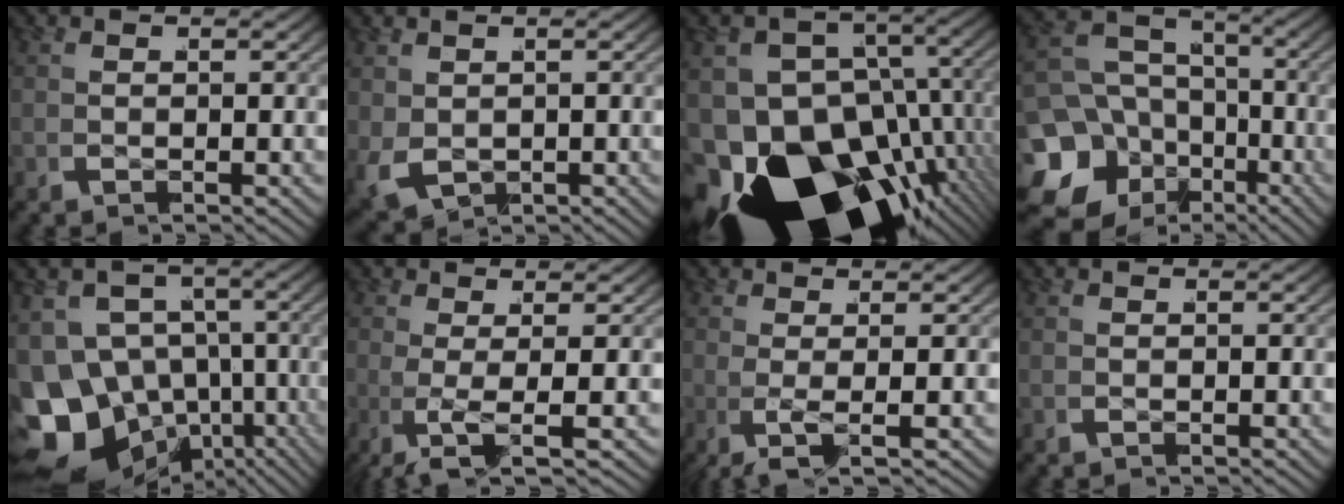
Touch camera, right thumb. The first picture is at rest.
{"total": 3.4, "force": [-0.9, 2.7, 1.7], "torque": [-0.050, -0.025, 0.003]}
{"total": 26.6, "force": [-8.9, 17.8, 17.6], "torque": [-0.338, -0.115, -0.107]}
{"total": 13.8, "force": [-3.7, 11.5, 6.8], "torque": [-0.158, -0.056, -0.051]}
{"total": 19.3, "force": [-6.1, 15.6, 9.7], "torque": [-0.230, -0.106, -0.082]}
{"total": 4.2, "force": [-0.5, 0.8, 4.1], "torque": [-0.095, -0.012, -0.006]}
{"total": 2.6, "force": [-0.2, 0.2, 2.6], "torque": [-0.066, -0.010, -0.001]}
{"total": 0.0}